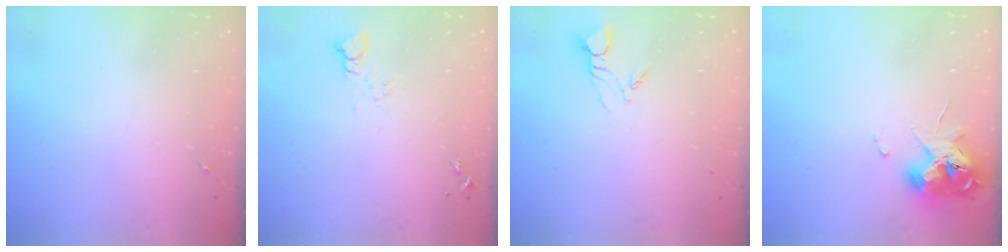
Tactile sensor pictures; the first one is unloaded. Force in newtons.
{"total": 4.0, "press": 3.9, "slide": 0.3}
{"total": 3.8, "press": 3.8, "slide": 0.3}
{"total": 11.3, "press": 11.2, "slide": 1.4}